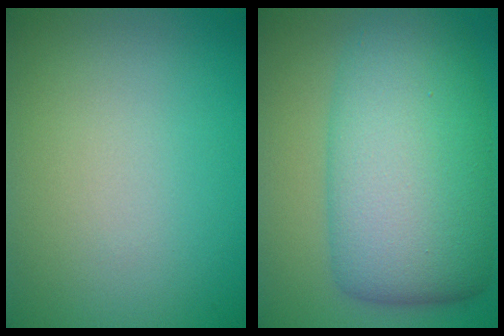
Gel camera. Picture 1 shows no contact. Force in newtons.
{"total": 11.6, "press": 11.6, "slide": 0.1}